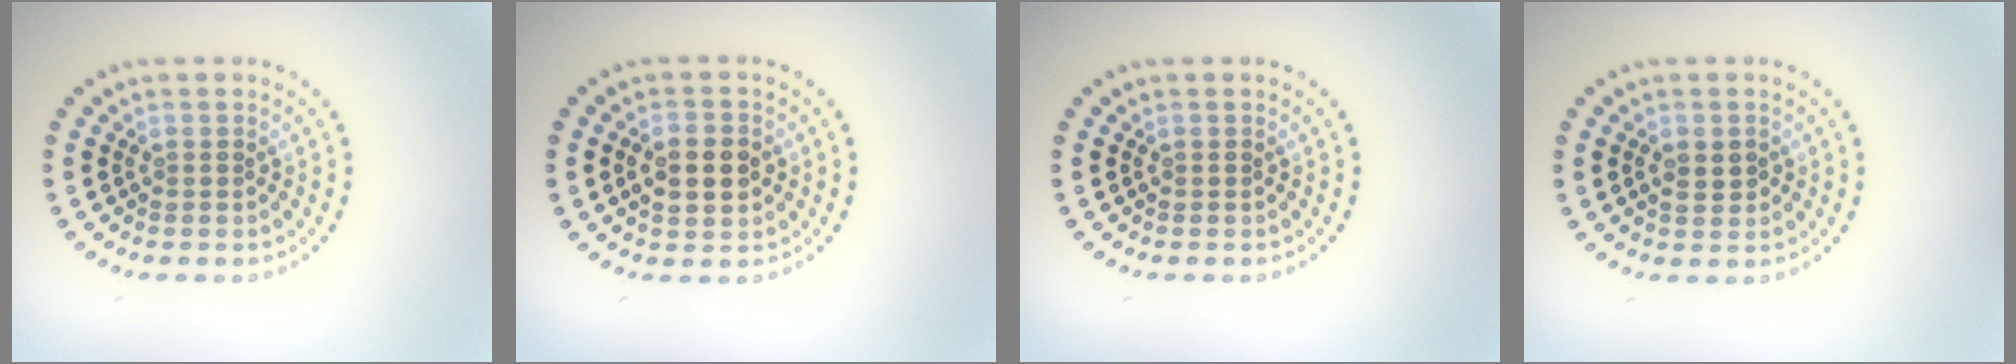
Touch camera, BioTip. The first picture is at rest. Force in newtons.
{"total": 4.2, "press": 4.2, "slide": 0.2}
{"total": 0.0}
{"total": 1.3, "press": 1.3, "slide": 0.1}